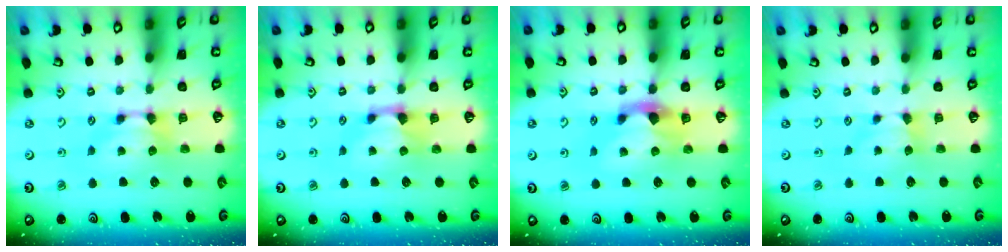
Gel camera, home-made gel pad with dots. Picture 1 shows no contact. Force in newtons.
{"total": 0.7, "press": 0.2, "slide": 0.7}
{"total": 2.9, "press": 2.6, "slide": 1.3}
{"total": 1.8, "press": 1.7, "slide": 0.5}